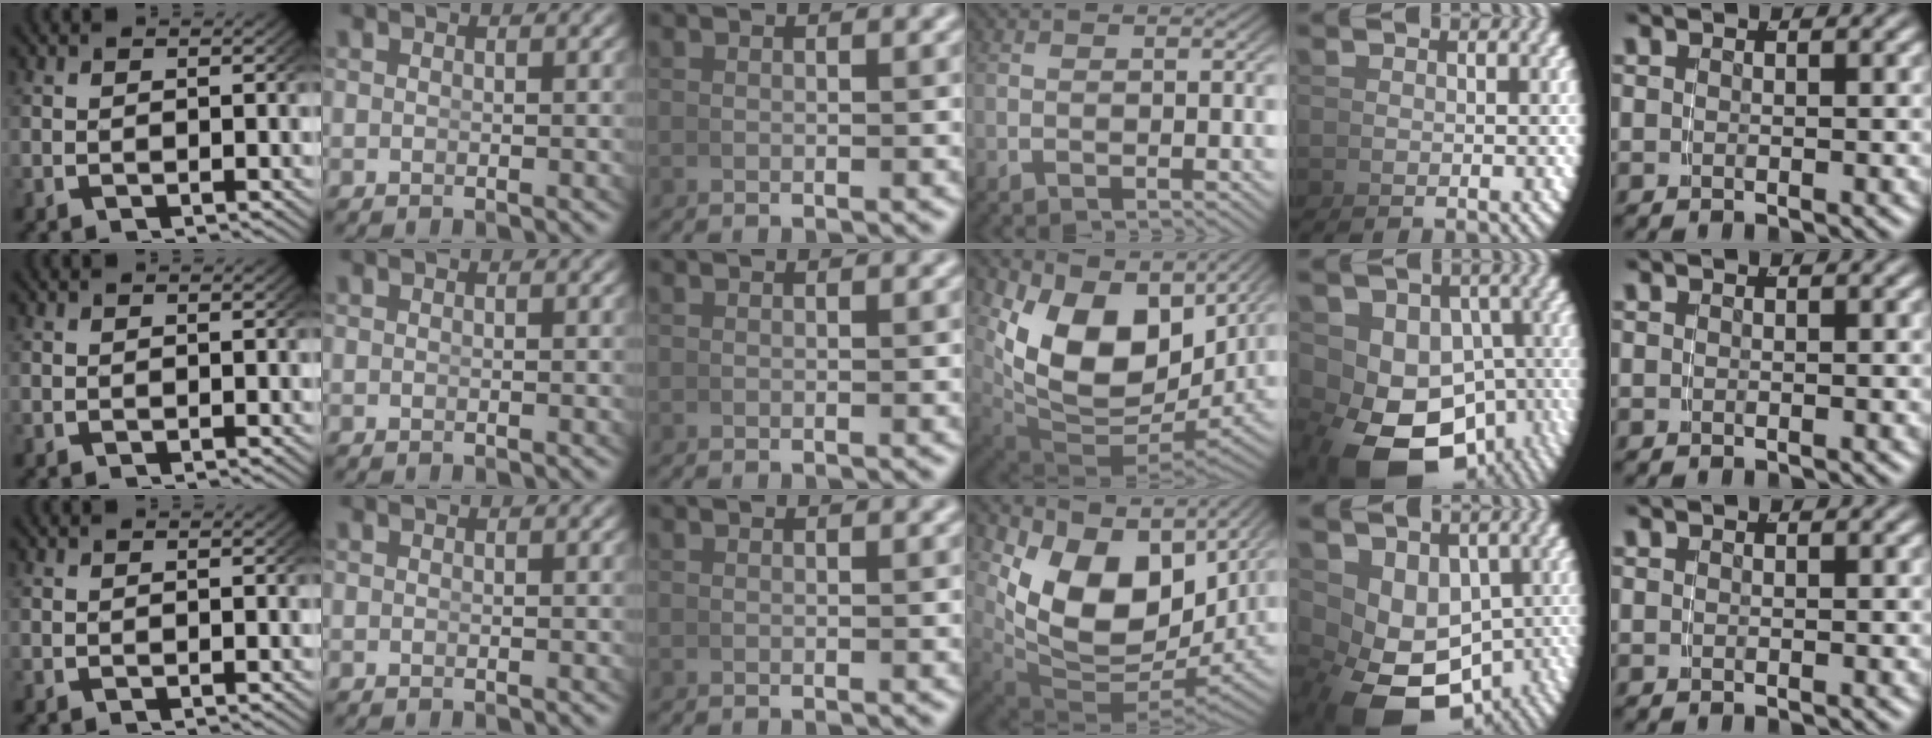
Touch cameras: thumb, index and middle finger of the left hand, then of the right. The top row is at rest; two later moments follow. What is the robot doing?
{"motion": "grasp_and_lifting", "object": "coin"}